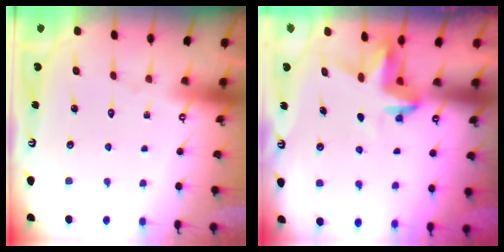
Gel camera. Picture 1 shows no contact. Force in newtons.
{"total": 3.7, "press": 3.6, "slide": 0.3}